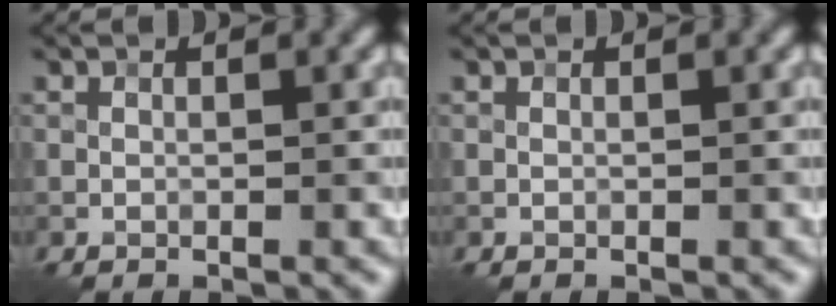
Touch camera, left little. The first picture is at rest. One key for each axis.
{"total": 0.0}